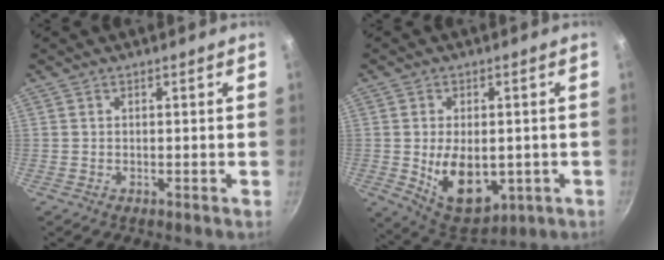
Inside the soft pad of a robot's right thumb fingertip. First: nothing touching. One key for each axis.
{"total": 13.1, "fx": -2.0, "fy": 8.2, "fz": 10.0, "tx": -0.127, "ty": -0.011, "tz": -0.008}